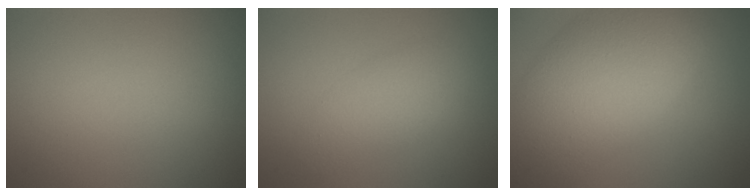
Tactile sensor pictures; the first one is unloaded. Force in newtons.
{"total": 2.9, "press": 2.9, "slide": 0.1}
{"total": 10.2, "press": 10.2, "slide": 0.6}